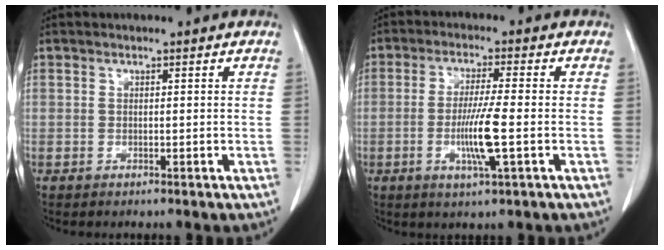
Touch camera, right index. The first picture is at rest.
{"total": 7.4, "force": [-1.7, -0.2, 7.1], "torque": [-0.137, -0.012, -0.032]}